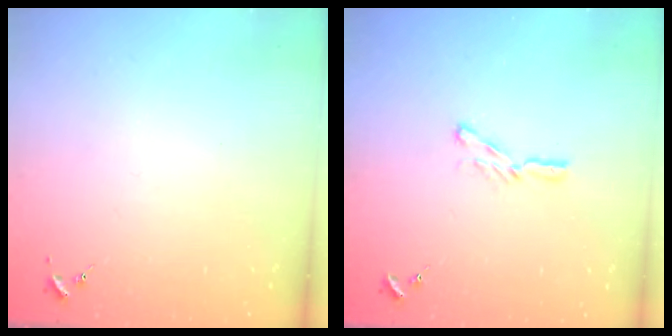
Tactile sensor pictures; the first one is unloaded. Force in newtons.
{"total": 5.2, "press": 5.2, "slide": 0.4}